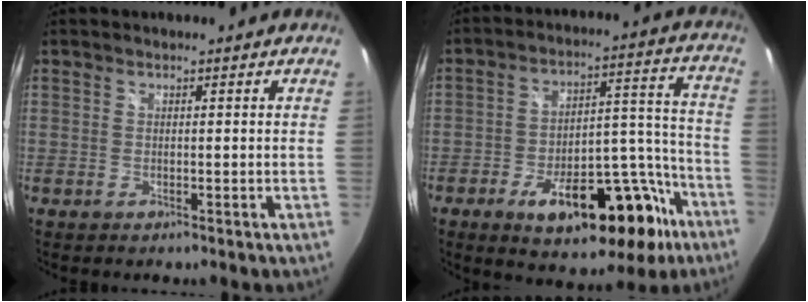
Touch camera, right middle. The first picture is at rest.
{"total": 20.2, "force": [-11.6, 8.6, 14.2], "torque": [-0.214, 0.020, -0.154]}